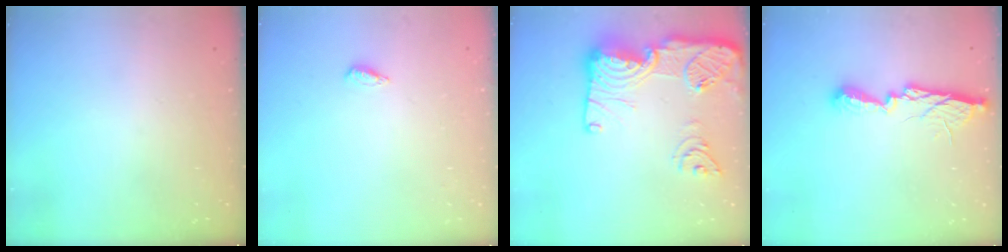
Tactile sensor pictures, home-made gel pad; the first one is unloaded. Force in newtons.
{"total": 2.7, "press": 2.7, "slide": 0.5}
{"total": 23.6, "press": 23.5, "slide": 2.3}
{"total": 11.0, "press": 11.0, "slide": 0.4}